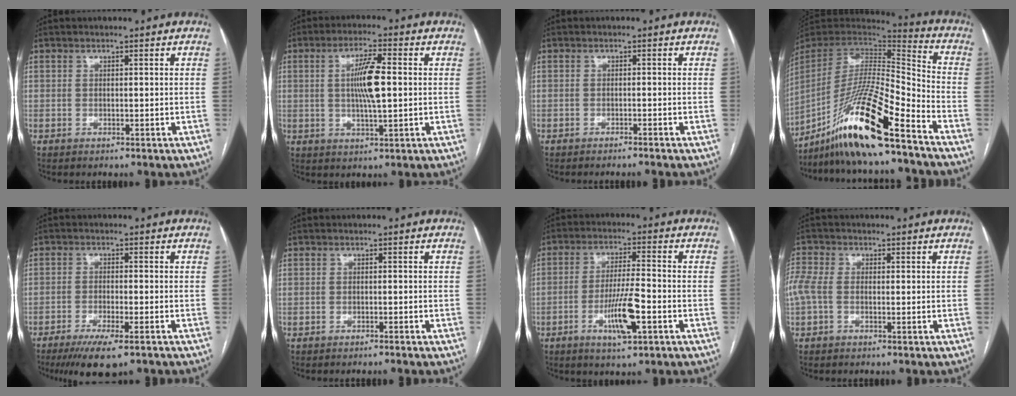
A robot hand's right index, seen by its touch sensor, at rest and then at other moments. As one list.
[{"total": 7.3, "force": [0.5, 0.8, 7.2], "torque": [-0.137, 0.002, 0.008]}, {"total": 2.2, "force": [-1.9, -0.9, 0.6], "torque": [-0.005, 0.003, -0.029]}, {"total": 19.6, "force": [-13.8, 0.5, 13.9], "torque": [-0.294, -0.019, -0.258]}, {"total": 8.2, "force": [-5.9, 0.7, 5.6], "torque": [-0.089, -0.018, -0.092]}, {"total": 1.6, "force": [-1.4, -0.6, 0.4], "torque": [-0.007, 0.002, -0.020]}, {"total": 8.6, "force": [-3.4, 0.6, 7.9], "torque": [-0.149, -0.007, -0.061]}, {"total": 4.6, "force": [-0.4, 2.6, 3.8], "torque": [-0.116, 0.021, -0.008]}]